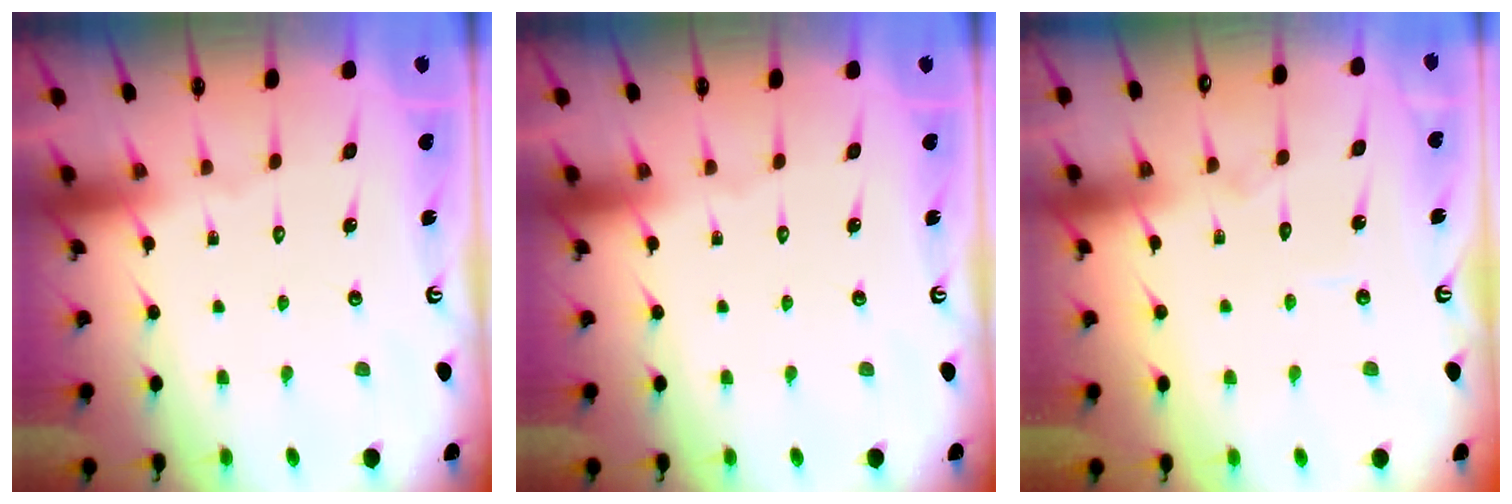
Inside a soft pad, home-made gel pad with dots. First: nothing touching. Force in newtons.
{"total": 0.0}
{"total": 4.0, "press": 3.9, "slide": 0.3}